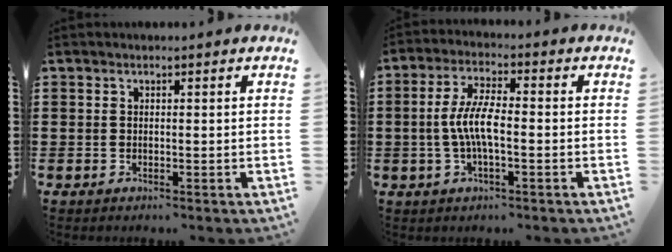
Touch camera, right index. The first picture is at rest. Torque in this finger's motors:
{"motor_torque": [0.80, -0.18, 0.65, 0.21]}